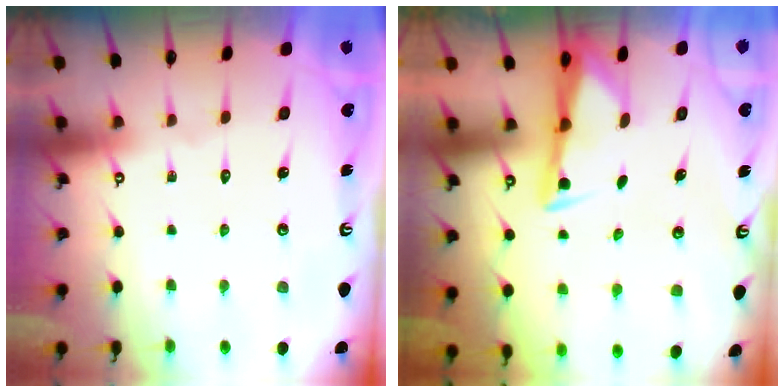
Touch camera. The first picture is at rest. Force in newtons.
{"total": 3.2, "press": 3.1, "slide": 0.4}